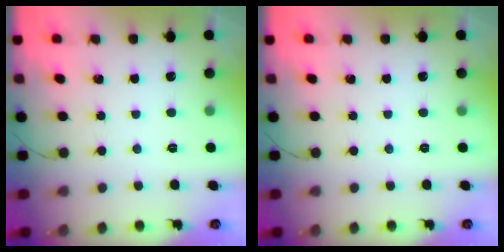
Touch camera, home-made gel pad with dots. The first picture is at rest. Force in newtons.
{"total": 0.0}